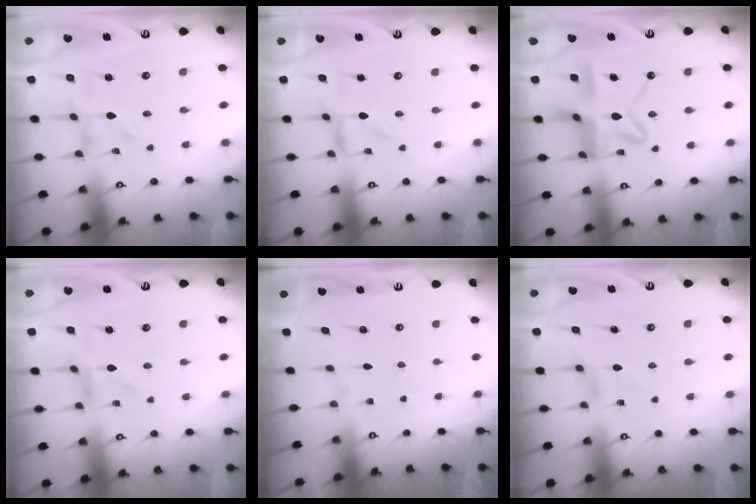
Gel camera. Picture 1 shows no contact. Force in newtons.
{"total": 1.5, "press": 1.5, "slide": 0.2}
{"total": 14.1, "press": 14.0, "slide": 1.3}
{"total": 0.0}
{"total": 0.0}
{"total": 1.0, "press": 1.0, "slide": 0.3}